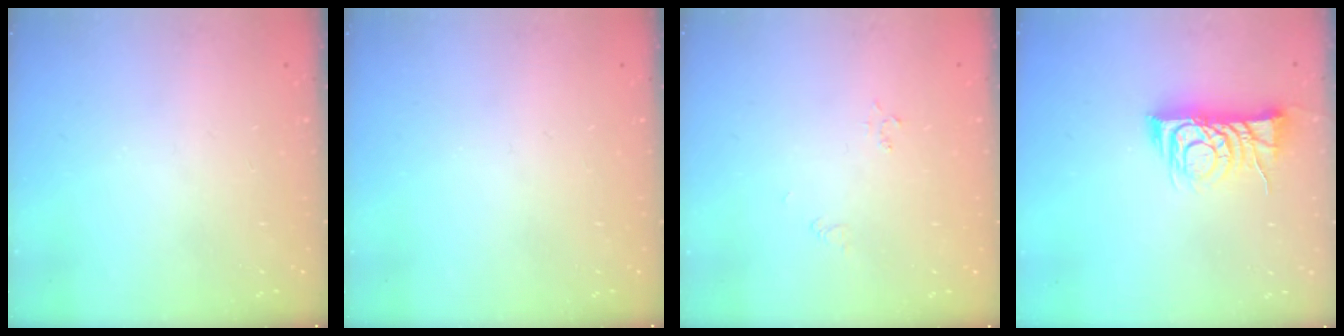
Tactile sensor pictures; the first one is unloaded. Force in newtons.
{"total": 0.0}
{"total": 2.4, "press": 2.4, "slide": 0.3}
{"total": 8.7, "press": 8.7, "slide": 0.2}